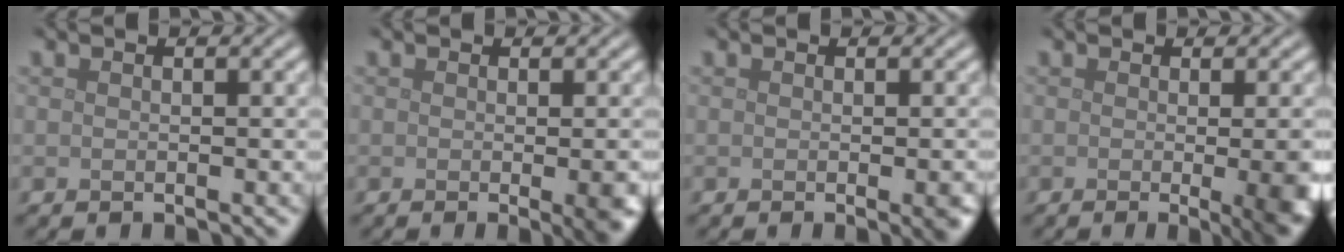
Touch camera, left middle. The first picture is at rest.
{"total": 3.4, "force": [-0.6, 1.0, 3.2], "torque": [-0.032, -0.006, -0.008]}
{"total": 2.1, "force": [-0.5, 0.5, 2.0], "torque": [-0.017, -0.001, -0.007]}
{"total": 8.7, "force": [-1.1, 3.7, 7.8], "torque": [-0.041, -0.008, -0.006]}